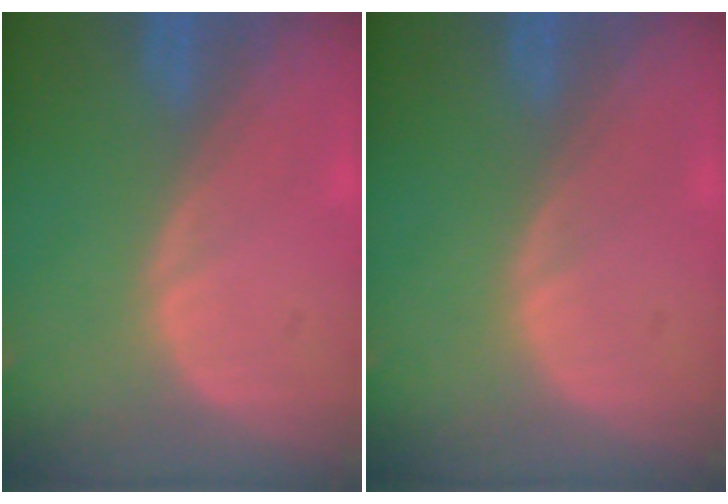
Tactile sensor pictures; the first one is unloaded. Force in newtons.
{"total": 0.0}